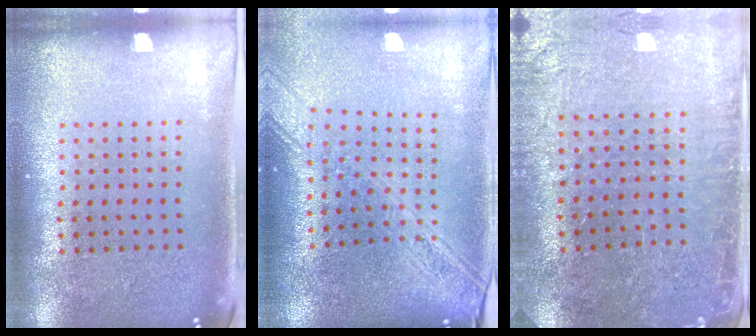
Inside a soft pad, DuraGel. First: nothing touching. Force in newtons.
{"total": 2.3, "press": 1.9, "slide": 1.2}
{"total": 1.1, "press": 1.1, "slide": 0.1}